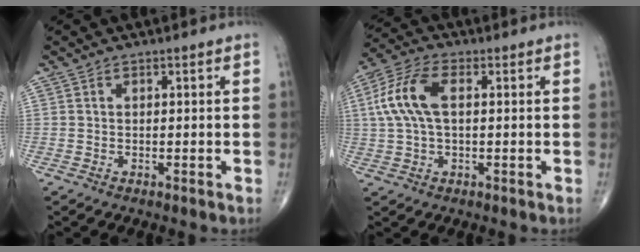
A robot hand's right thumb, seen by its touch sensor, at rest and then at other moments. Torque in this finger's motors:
{"motor_torque": [0.64, 1.65, 1.14, 0.18, 0.14]}